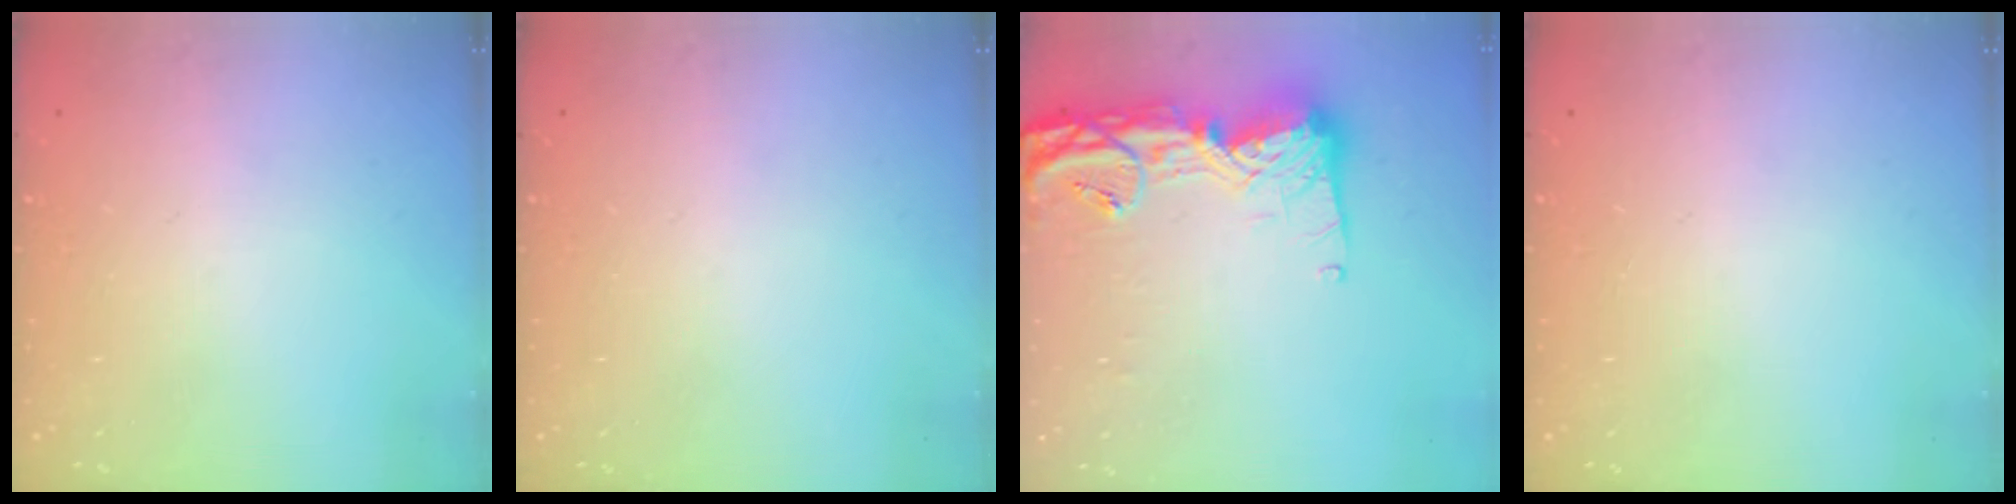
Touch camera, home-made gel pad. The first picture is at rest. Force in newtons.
{"total": 0.0}
{"total": 16.7, "press": 16.6, "slide": 1.5}
{"total": 0.0}